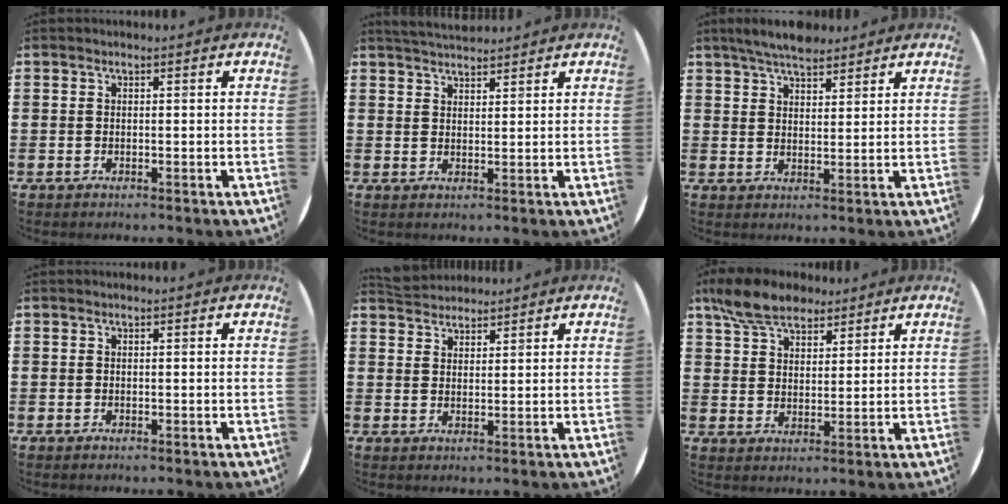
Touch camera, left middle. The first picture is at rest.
{"total": 3.4, "force": [3.3, 0.3, 0.4], "torque": [-0.014, -0.007, 0.063]}
{"total": 5.2, "force": [4.6, 1.4, 1.8], "torque": [-0.037, -0.012, 0.083]}
{"total": 0.0}
{"total": 3.0, "force": [2.9, 0.6, -0.2], "torque": [-0.002, -0.003, 0.056]}
{"total": 7.2, "force": [5.9, 3.3, 2.4], "torque": [-0.068, -0.002, 0.112]}